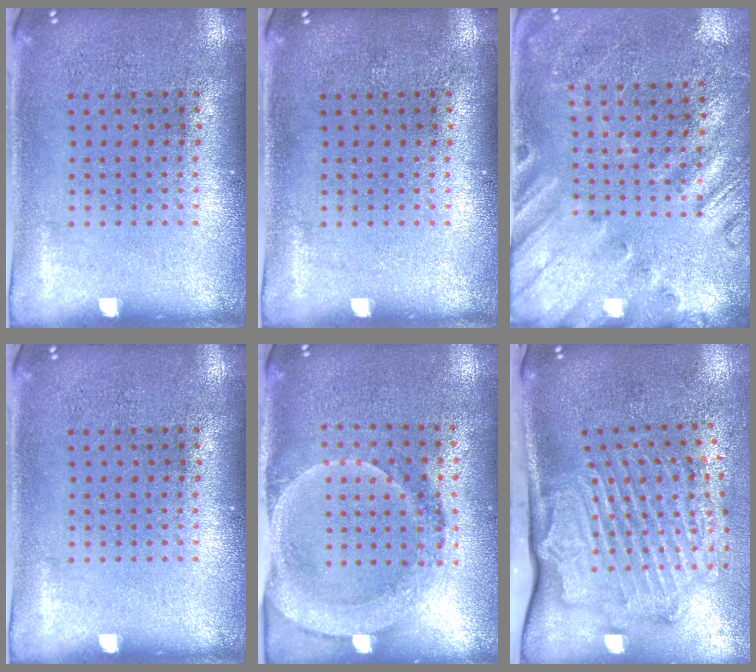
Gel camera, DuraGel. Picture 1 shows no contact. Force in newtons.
{"total": 0.0}
{"total": 2.2, "press": 1.8, "slide": 1.2}
{"total": 0.0}
{"total": 1.8, "press": 1.7, "slide": 0.7}
{"total": 2.4, "press": 2.2, "slide": 0.9}